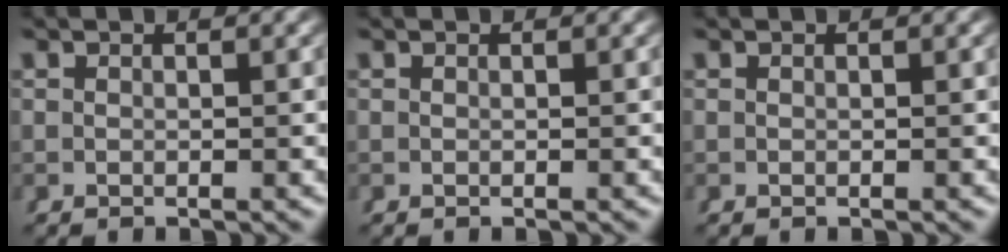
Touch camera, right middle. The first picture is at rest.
{"total": 0.0}
{"total": 0.0}